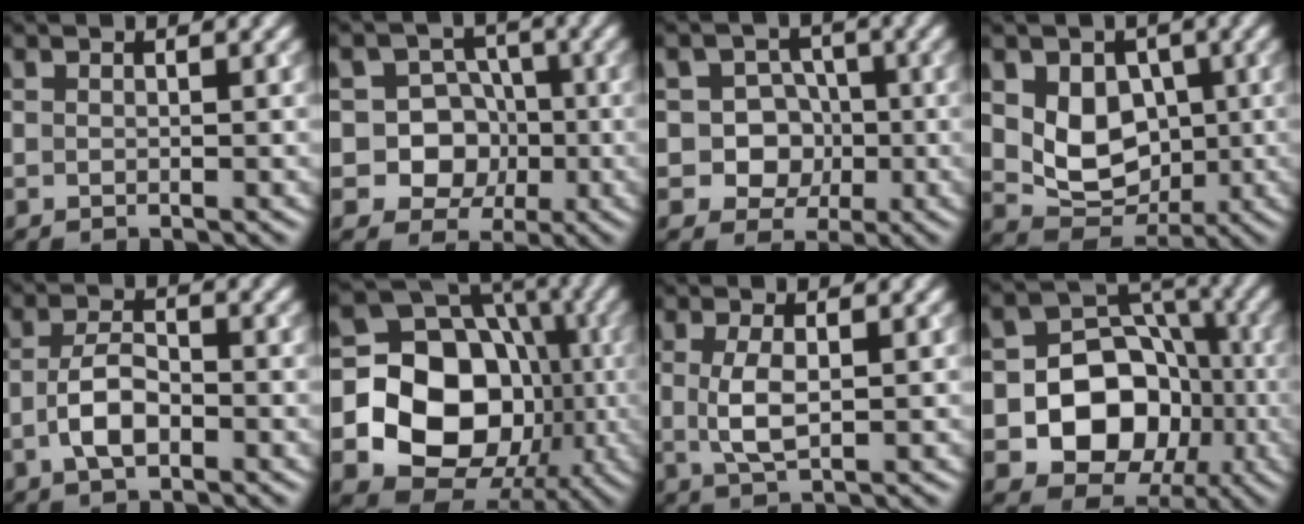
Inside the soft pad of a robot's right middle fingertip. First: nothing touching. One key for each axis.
{"total": 7.5, "fx": -1.3, "fy": 6.9, "fz": 2.6, "tx": -0.026, "ty": 0.030, "tz": -0.054}
{"total": 6.0, "fx": -0.8, "fy": 5.5, "fz": 2.2, "tx": -0.015, "ty": 0.027, "tz": -0.042}
{"total": 5.8, "fx": 0.6, "fy": 4.5, "fz": 3.6, "tx": -0.063, "ty": -0.012, "tz": 0.013}
{"total": 3.5, "fx": -1.2, "fy": 1.7, "fz": 2.9, "tx": -0.057, "ty": 0.001, "tz": -0.026}
{"total": 16.1, "fx": -2.9, "fy": 13.5, "fz": 8.2, "tx": -0.116, "ty": -0.015, "tz": -0.073}
{"total": 3.0, "fx": 0.1, "fy": 1.0, "fz": 2.8, "tx": -0.066, "ty": -0.003, "tz": 0.003}
{"total": 10.4, "fx": -2.6, "fy": 8.4, "fz": 5.6, "tx": -0.070, "ty": -0.001, "tz": -0.071}